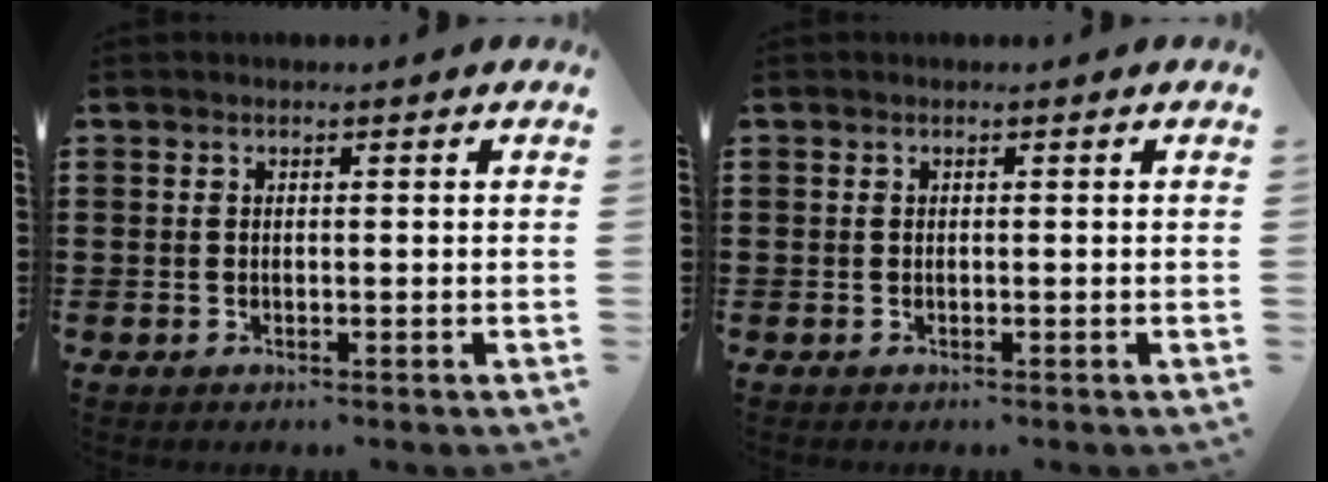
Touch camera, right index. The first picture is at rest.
{"total": 0.0}